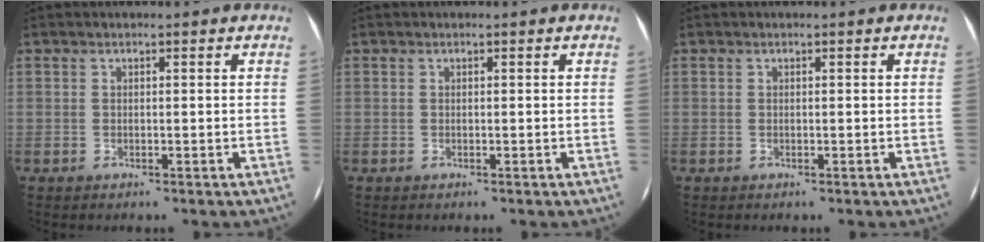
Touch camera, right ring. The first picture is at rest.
{"total": 0.0}
{"total": 0.0}